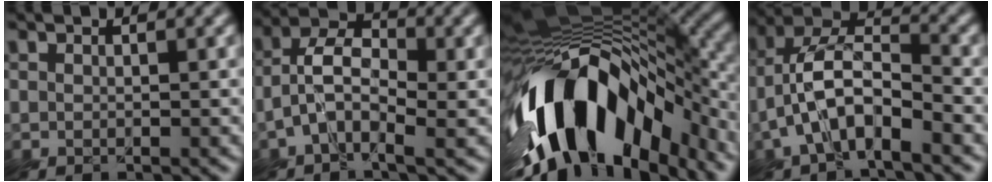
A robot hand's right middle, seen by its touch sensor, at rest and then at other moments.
{"total": 5.2, "force": [-1.4, 2.9, 4.1], "torque": [-0.082, 0.011, -0.041]}
{"total": 15.0, "force": [-7.7, 7.1, 10.6], "torque": [-0.181, 0.018, -0.136]}
{"total": 6.9, "force": [-3.0, 2.9, 5.4], "torque": [-0.113, 0.015, -0.065]}